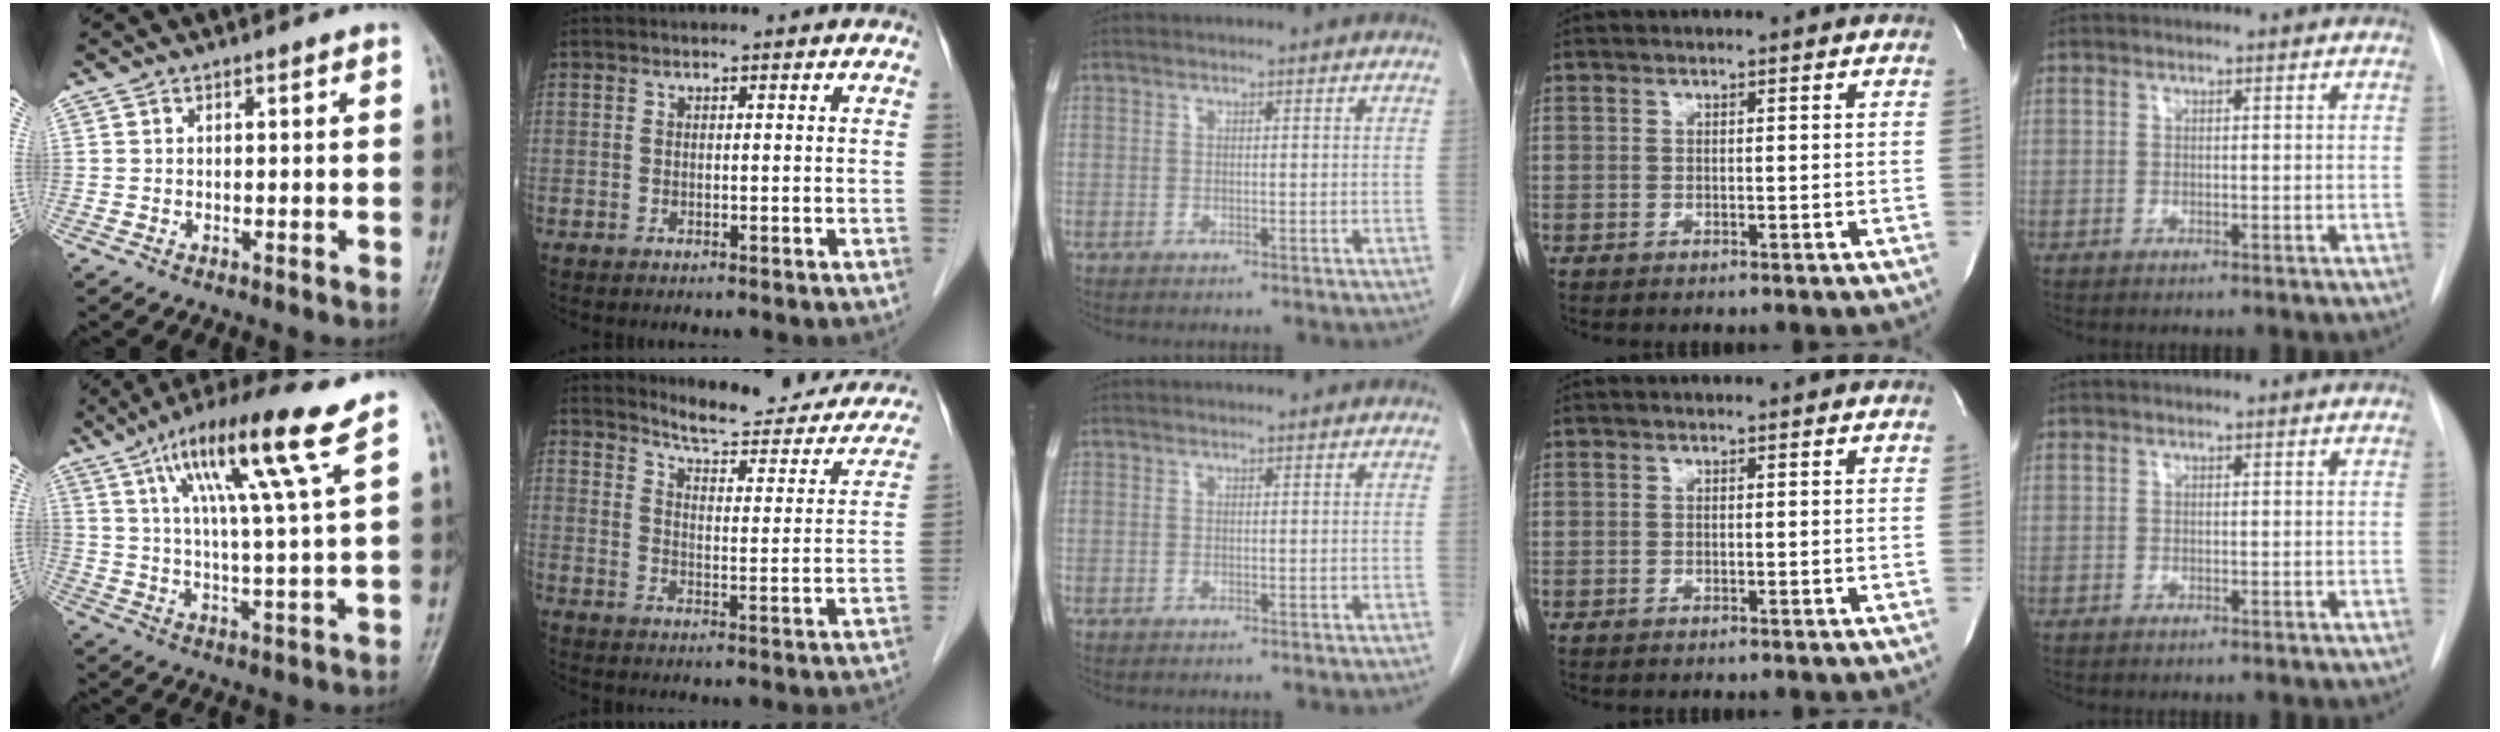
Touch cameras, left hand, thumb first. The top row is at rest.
{"thumb": {"total": 15.8, "force": [8.3, 0.6, 13.4], "torque": [-0.233, -0.022, 0.140]}, "index": {"total": 17.7, "force": [16.3, 3.8, 5.7], "torque": [-0.056, -0.051, 0.190]}}